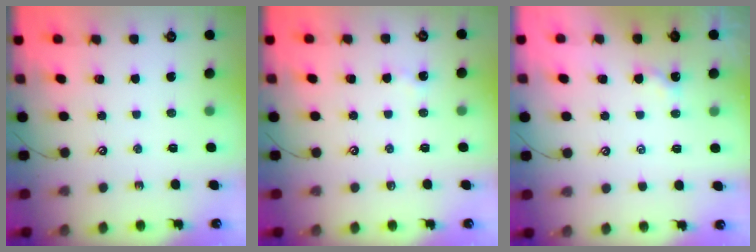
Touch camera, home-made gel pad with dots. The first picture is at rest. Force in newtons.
{"total": 1.1, "press": 1.0, "slide": 0.2}
{"total": 3.3, "press": 3.3, "slide": 0.0}